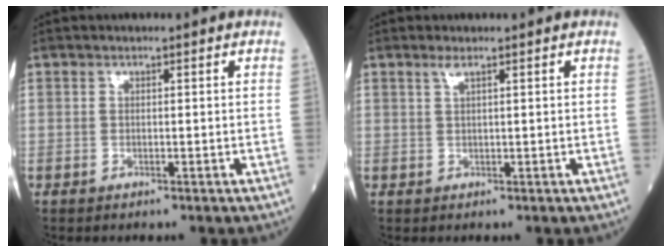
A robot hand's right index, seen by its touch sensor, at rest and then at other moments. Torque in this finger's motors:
{"motor_torque": [-0.06, 0.01, -0.01, 0.03]}